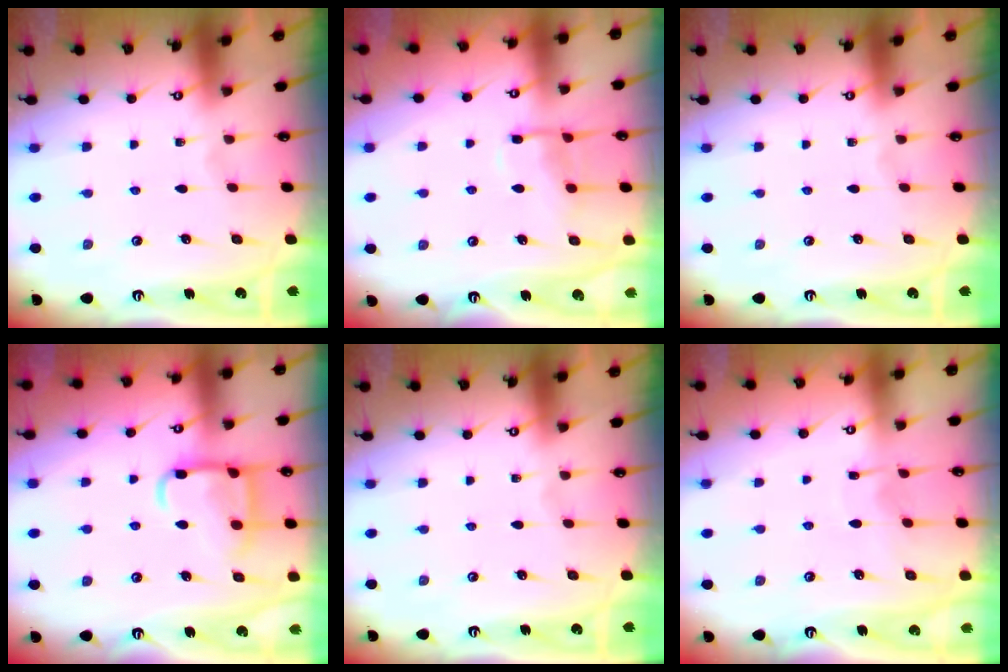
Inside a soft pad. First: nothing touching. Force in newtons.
{"total": 10.1, "press": 10.1, "slide": 1.1}
{"total": 0.0}
{"total": 13.2, "press": 13.1, "slide": 1.4}
{"total": 0.0}
{"total": 3.8, "press": 3.8, "slide": 0.4}